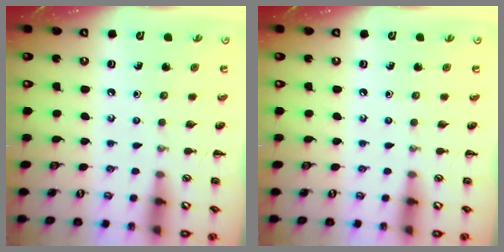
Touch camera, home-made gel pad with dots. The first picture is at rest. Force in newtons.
{"total": 0.0}